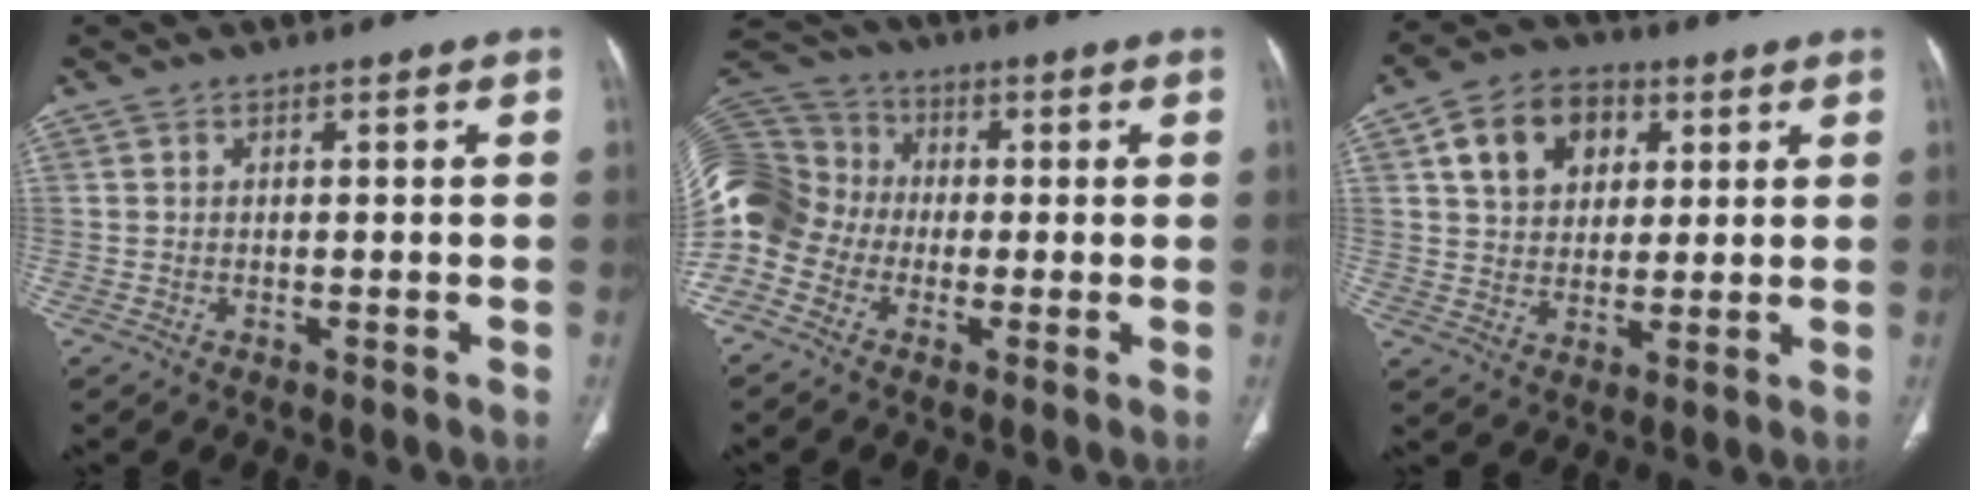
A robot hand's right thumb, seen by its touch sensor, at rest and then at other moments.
{"total": 16.7, "force": [-3.0, 13.9, 8.8], "torque": [-0.212, 0.052, -0.065]}
{"total": 11.7, "force": [4.2, 8.8, 6.5], "torque": [-0.076, -0.002, 0.068]}